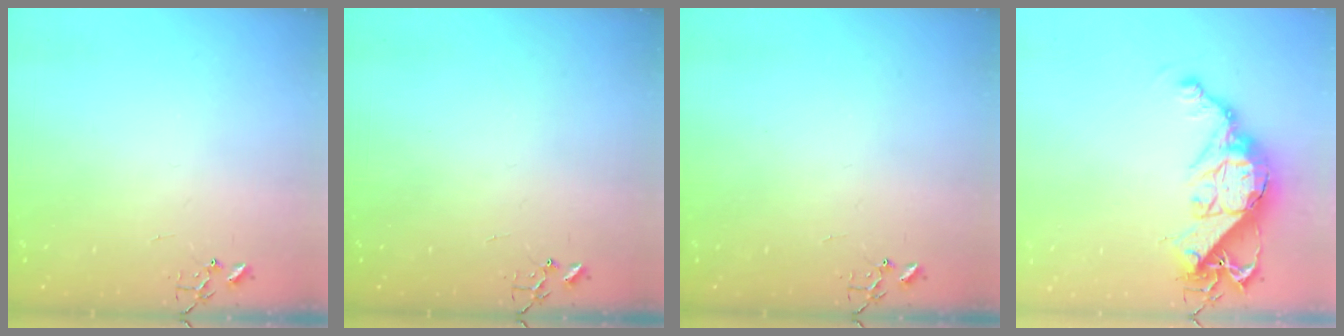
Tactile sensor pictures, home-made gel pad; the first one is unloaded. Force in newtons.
{"total": 0.0}
{"total": 0.0}
{"total": 15.3, "press": 15.3, "slide": 1.0}